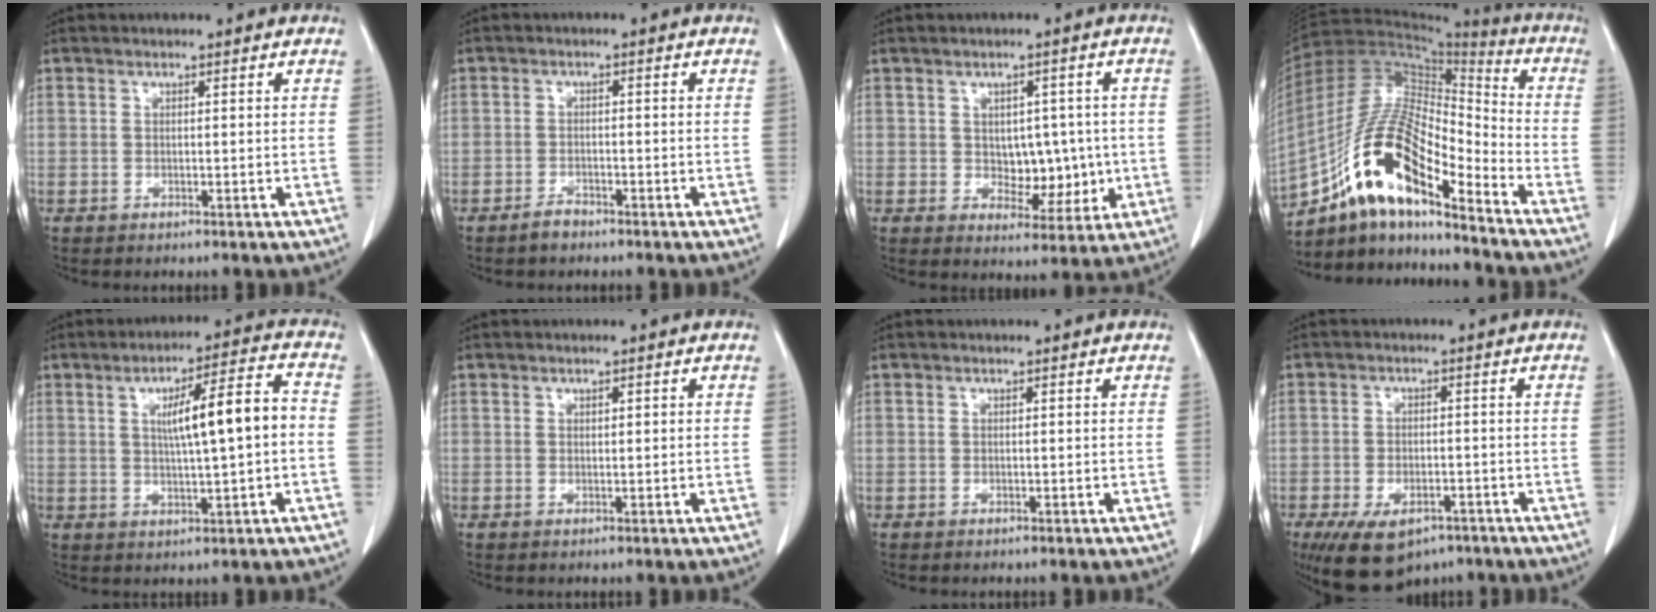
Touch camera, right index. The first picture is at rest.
{"total": 1.9, "force": [-1.7, 0.7, 0.6], "torque": [-0.011, 0.001, -0.028]}
{"total": 6.3, "force": [-0.1, 4.2, 4.7], "torque": [-0.049, 0.007, 0.012]}
{"total": 16.6, "force": [-10.7, 4.1, 12.0], "torque": [-0.233, 0.025, -0.191]}
{"total": 9.9, "force": [0.5, 0.9, 9.8], "torque": [-0.154, 0.020, 0.010]}
{"total": 0.7, "force": [0.2, 0.3, 0.6], "torque": [-0.008, 0.000, 0.005]}
{"total": 0.0}
{"total": 10.6, "force": [-6.9, 5.5, 5.9], "torque": [-0.105, -0.006, -0.104]}